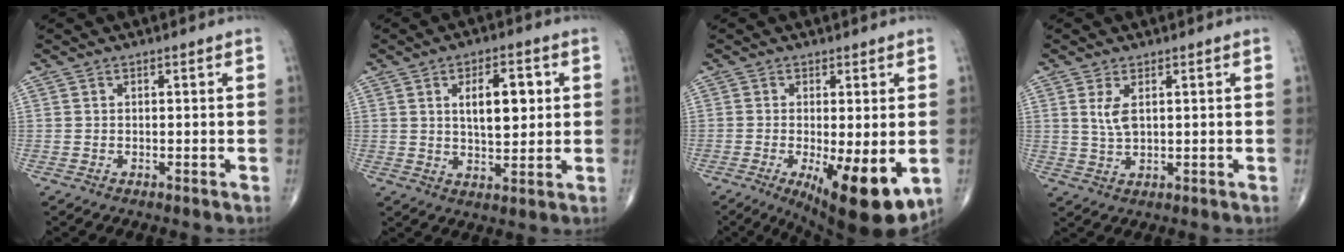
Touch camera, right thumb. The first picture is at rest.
{"total": 9.1, "force": [2.2, 4.3, 7.7], "torque": [-0.098, -0.006, 0.037]}
{"total": 13.2, "force": [-3.6, 4.0, 12.0], "torque": [-0.167, -0.026, -0.043]}
{"total": 5.9, "force": [1.7, 2.7, 5.0], "torque": [-0.104, -0.008, 0.043]}